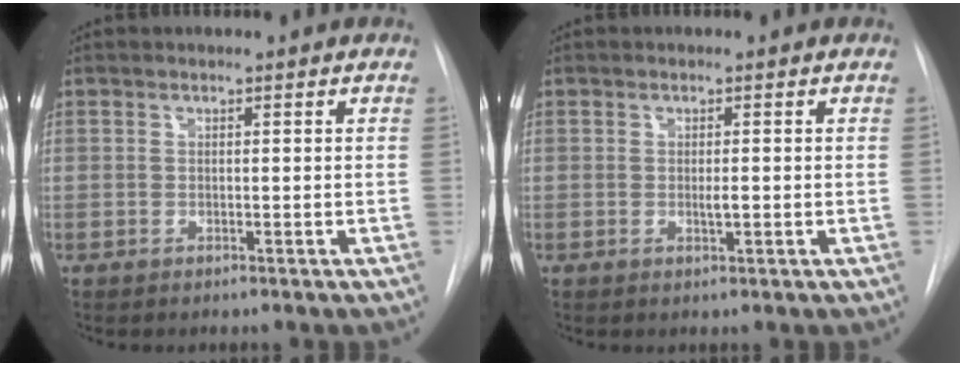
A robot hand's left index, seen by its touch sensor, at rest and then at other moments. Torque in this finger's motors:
{"motor_torque": [0.30, 0.31, 0.00, 0.00]}